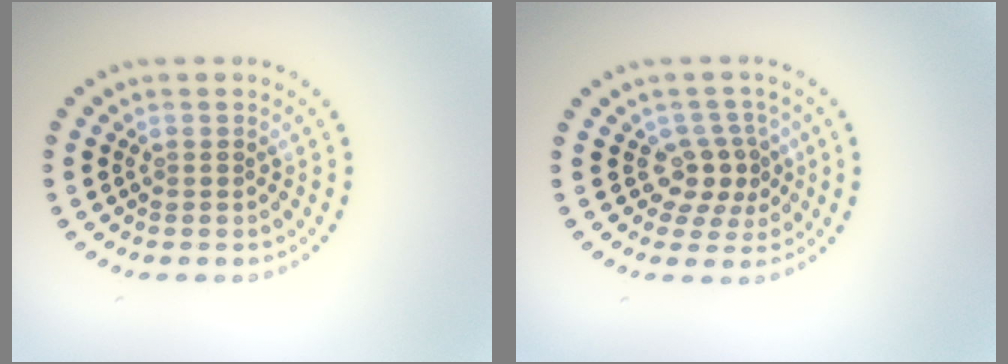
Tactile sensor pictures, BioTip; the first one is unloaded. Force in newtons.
{"total": 2.7, "press": 2.2, "slide": 1.6}